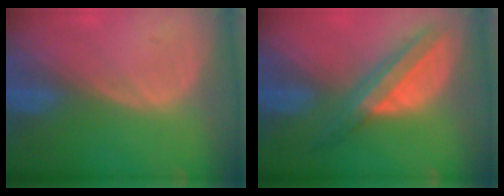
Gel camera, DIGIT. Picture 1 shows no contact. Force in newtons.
{"total": 8.0, "press": 6.7, "slide": 4.4}